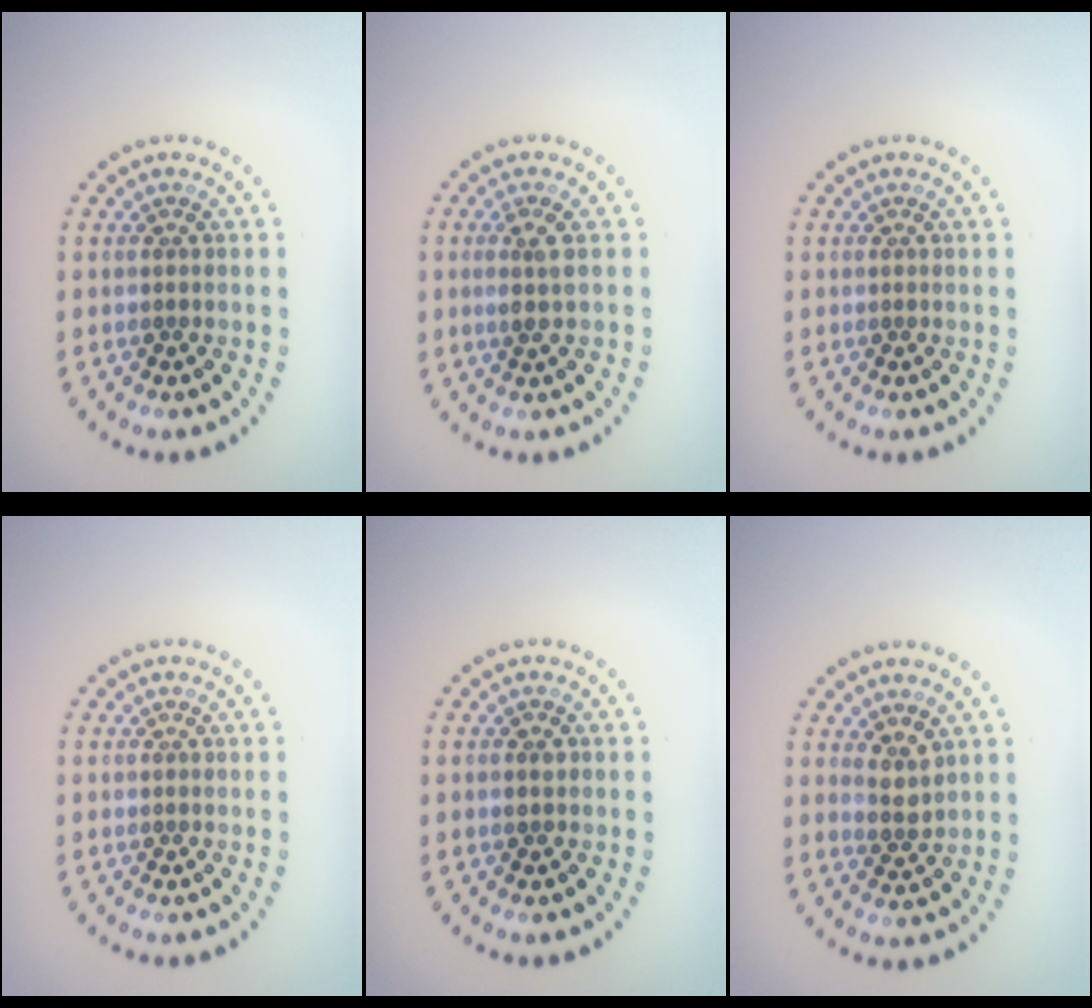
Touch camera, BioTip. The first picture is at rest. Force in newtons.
{"total": 1.5, "press": 1.2, "slide": 0.8}
{"total": 0.0}
{"total": 0.0}
{"total": 1.0, "press": 1.0, "slide": 0.2}
{"total": 1.6, "press": 1.5, "slide": 0.7}